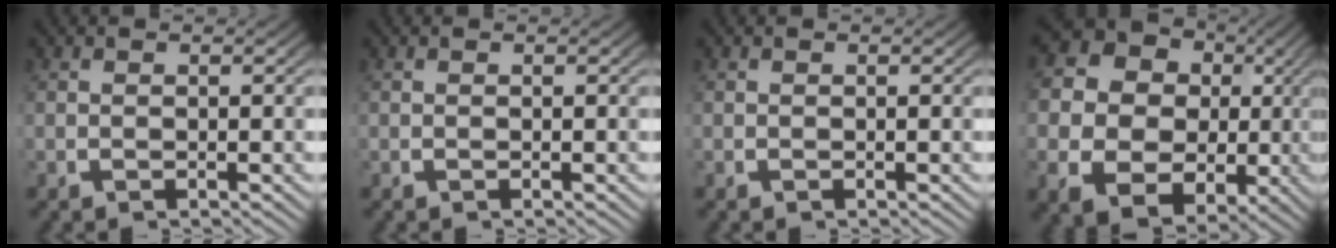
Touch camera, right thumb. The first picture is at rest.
{"total": 0.0}
{"total": 0.0}
{"total": 18.6, "force": [1.8, 15.1, 10.7], "torque": [-0.249, -0.041, 0.031]}